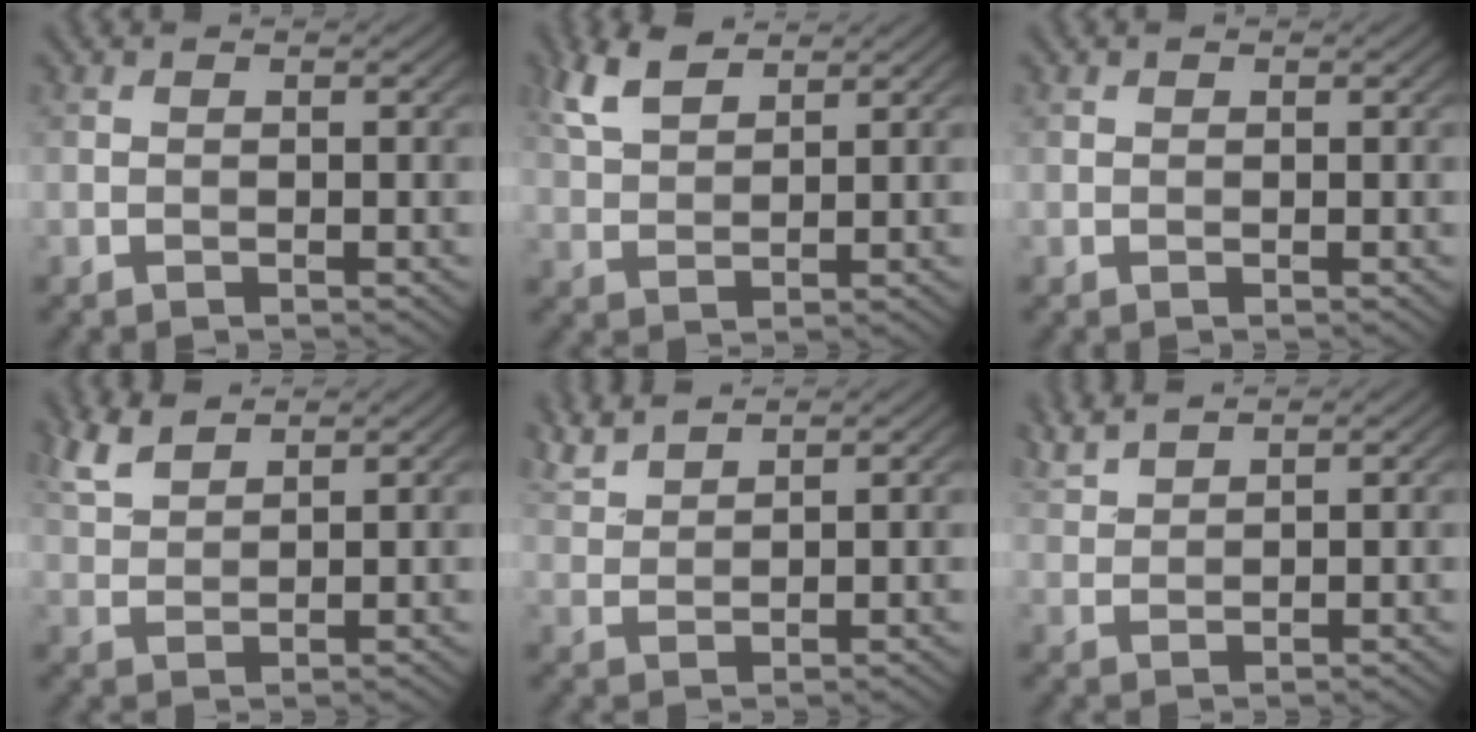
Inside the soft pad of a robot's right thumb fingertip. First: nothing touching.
{"total": 5.6, "force": [3.8, 2.3, 3.5], "torque": [-0.090, 0.011, 0.081]}
{"total": 0.0}
{"total": 4.6, "force": [3.6, 1.4, 2.4], "torque": [-0.068, 0.009, 0.082]}
{"total": 4.0, "force": [3.6, 0.6, 1.7], "torque": [-0.047, 0.010, 0.079]}
{"total": 3.3, "force": [2.9, 0.4, 1.4], "torque": [-0.037, 0.010, 0.067]}